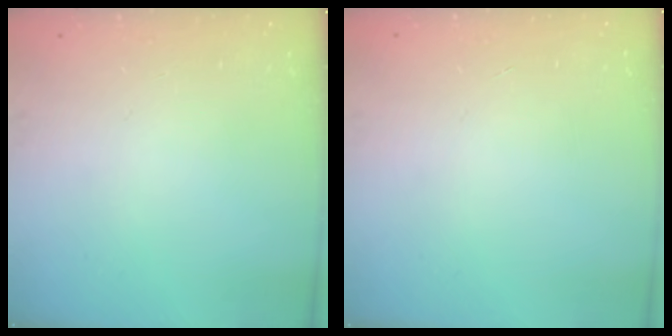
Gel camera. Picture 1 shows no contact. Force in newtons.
{"total": 0.0}